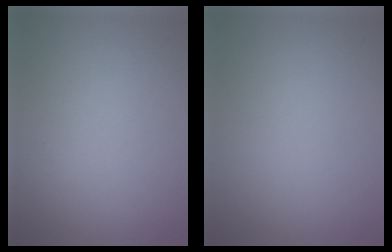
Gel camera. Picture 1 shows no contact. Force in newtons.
{"total": 0.0}